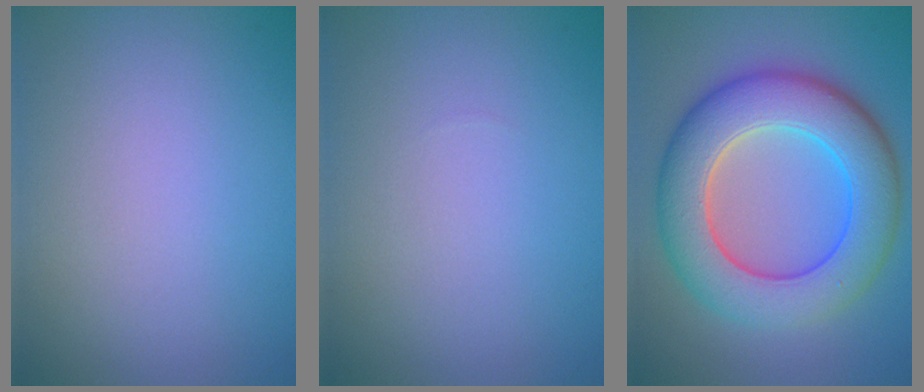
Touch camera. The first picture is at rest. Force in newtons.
{"total": 0.0}
{"total": 10.1, "press": 10.0, "slide": 0.4}